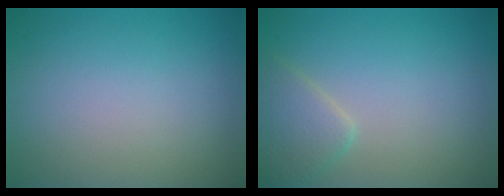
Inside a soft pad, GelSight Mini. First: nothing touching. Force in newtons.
{"total": 2.7, "press": 2.7, "slide": 0.1}